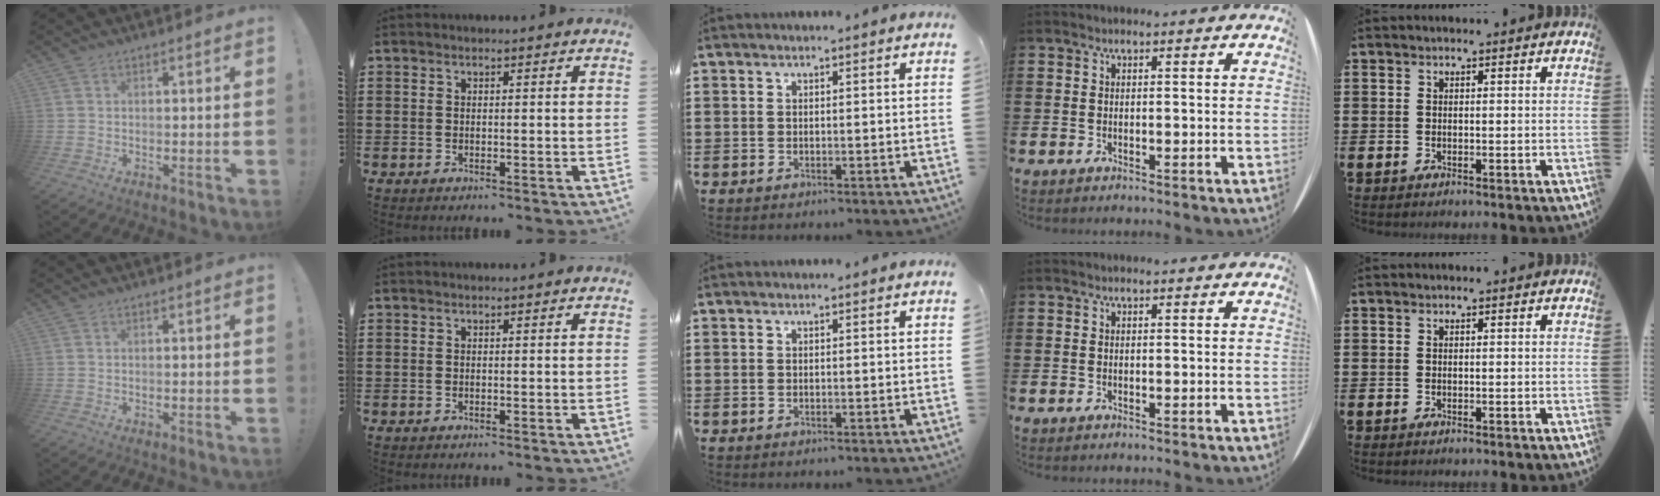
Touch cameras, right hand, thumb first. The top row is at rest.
{}